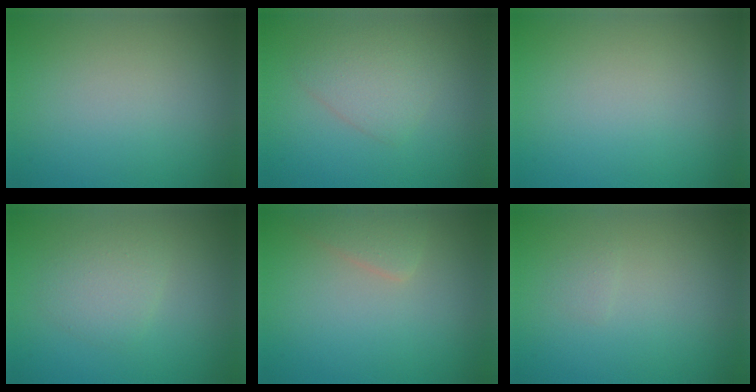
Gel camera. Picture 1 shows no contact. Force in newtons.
{"total": 2.5, "press": 2.5, "slide": 0.1}
{"total": 0.0}
{"total": 2.3, "press": 2.3, "slide": 0.2}
{"total": 1.7, "press": 1.7, "slide": 0.2}
{"total": 0.6, "press": 0.6, "slide": 0.1}